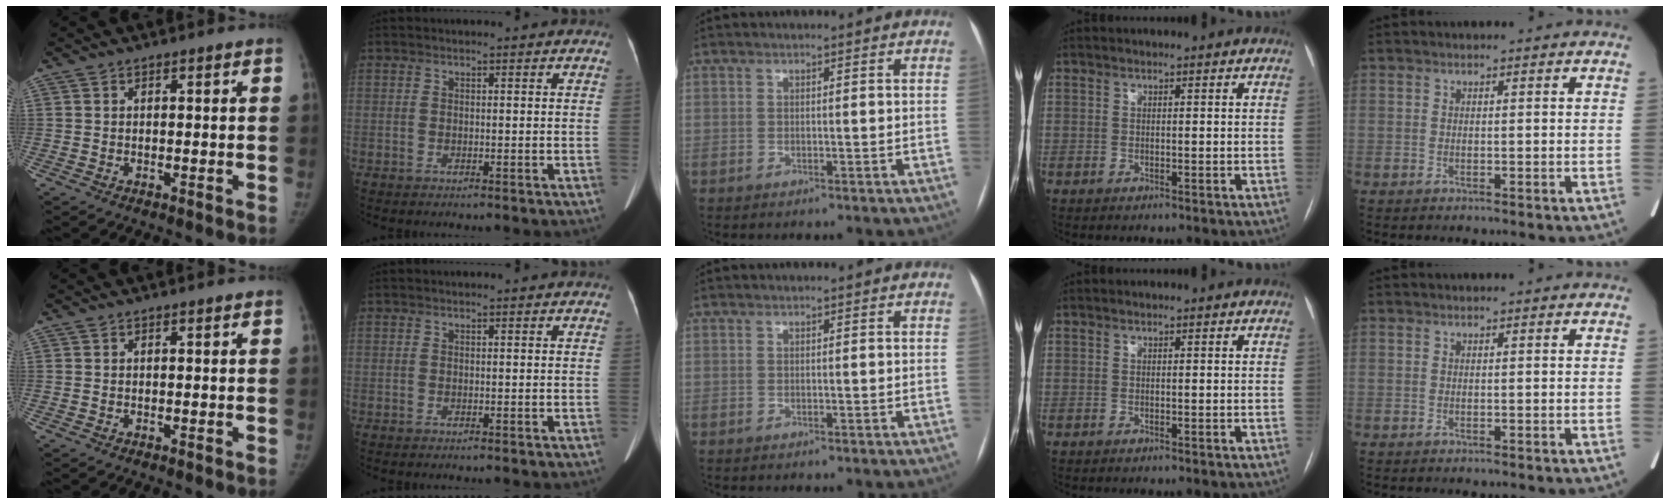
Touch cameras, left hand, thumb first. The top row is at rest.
{}